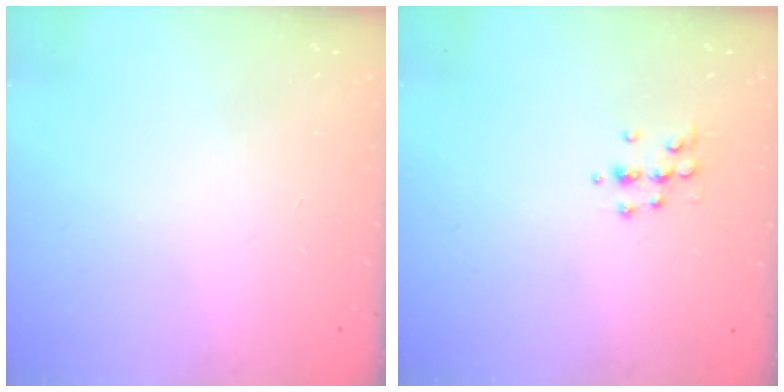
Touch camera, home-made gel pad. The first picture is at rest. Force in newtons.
{"total": 4.8, "press": 4.7, "slide": 0.5}